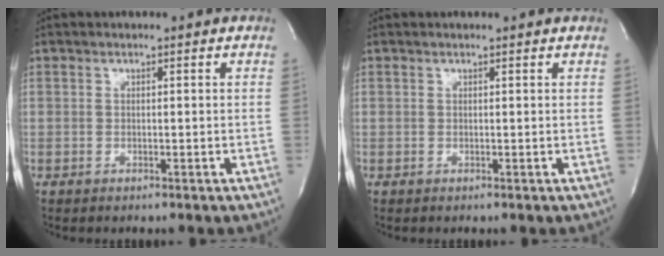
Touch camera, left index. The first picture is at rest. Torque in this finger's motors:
{"motor_torque": [0.37, -0.69, 0.15, -0.01]}